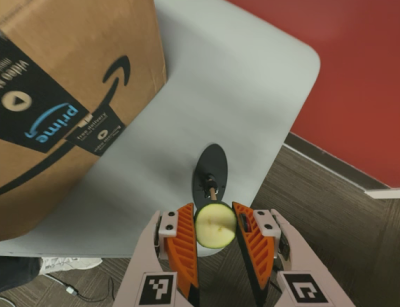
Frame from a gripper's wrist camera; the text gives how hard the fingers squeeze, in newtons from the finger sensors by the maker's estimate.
{"total": 7.4, "left": 7.4, "right": 7.4}